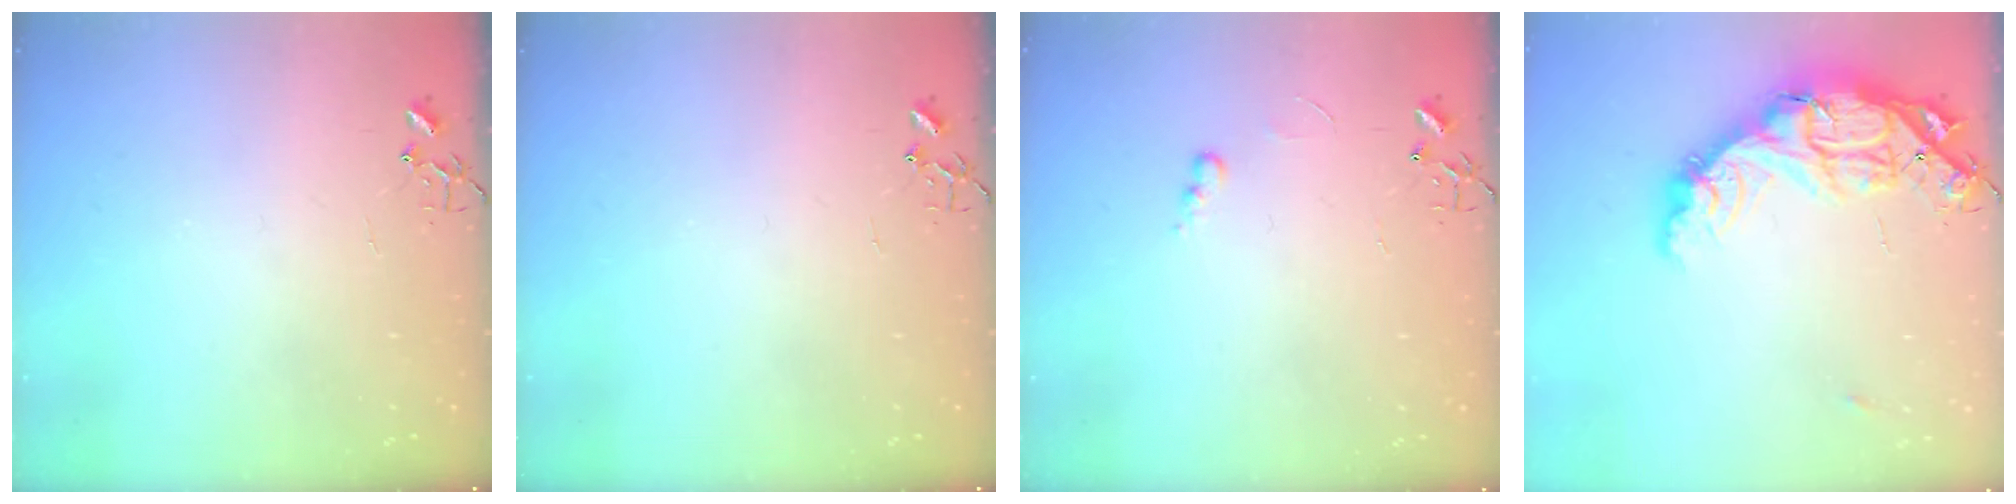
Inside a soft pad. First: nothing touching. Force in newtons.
{"total": 0.0}
{"total": 3.5, "press": 3.4, "slide": 0.5}
{"total": 19.6, "press": 19.6, "slide": 1.7}